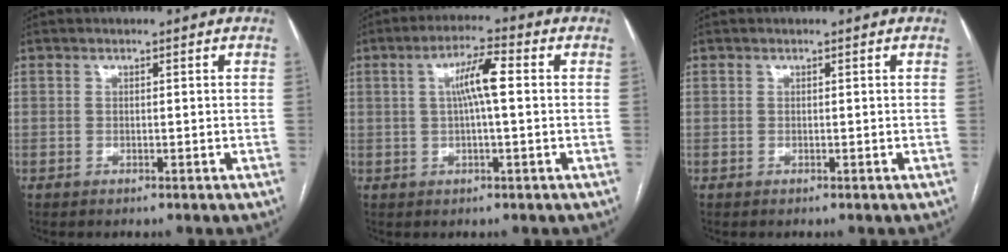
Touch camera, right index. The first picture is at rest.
{"total": 6.2, "force": [0.8, 0.6, 6.1], "torque": [-0.112, 0.015, 0.012]}
{"total": 0.0}